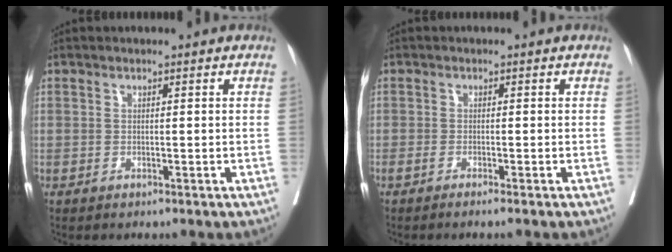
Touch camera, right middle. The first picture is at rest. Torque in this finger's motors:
{"motor_torque": [-0.15, -0.14, -0.02, -0.01]}